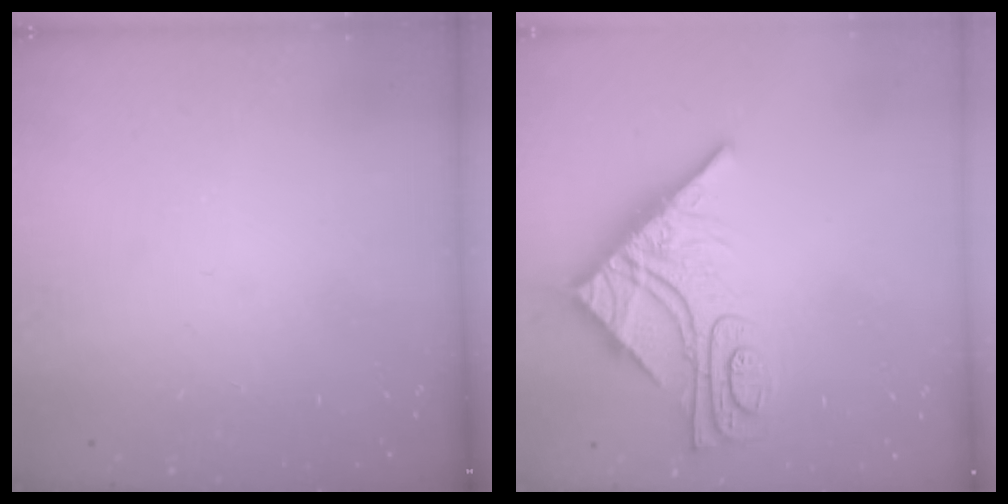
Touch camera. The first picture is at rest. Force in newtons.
{"total": 14.7, "press": 14.6, "slide": 1.7}